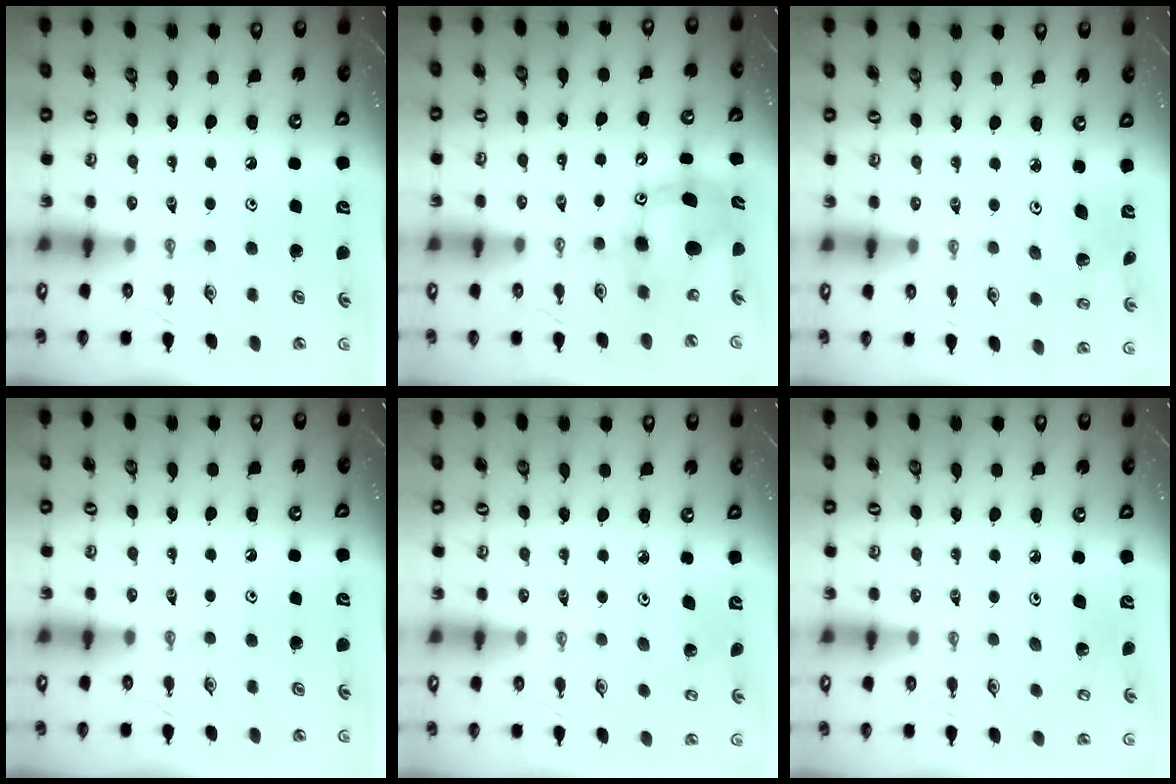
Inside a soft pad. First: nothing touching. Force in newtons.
{"total": 11.1, "press": 10.8, "slide": 2.4}
{"total": 2.7, "press": 2.7, "slide": 0.1}
{"total": 0.0}
{"total": 2.2, "press": 2.2, "slide": 0.2}
{"total": 4.6, "press": 4.2, "slide": 1.7}